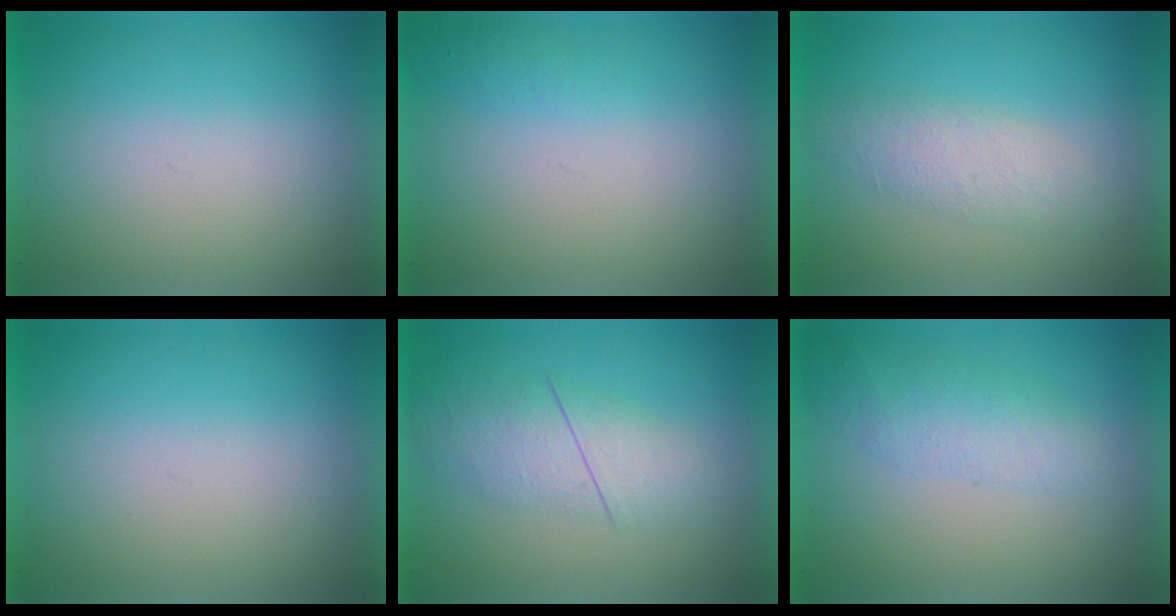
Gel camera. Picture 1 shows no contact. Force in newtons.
{"total": 1.0}
{"total": 1.8}
{"total": 0.0}
{"total": 2.8}
{"total": 2.1}